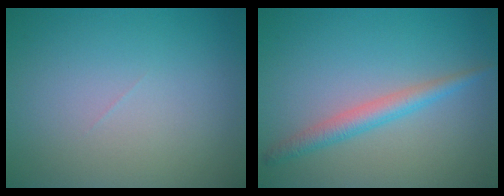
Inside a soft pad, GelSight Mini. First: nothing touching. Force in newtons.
{"total": 2.4, "press": 2.4, "slide": 0.0}